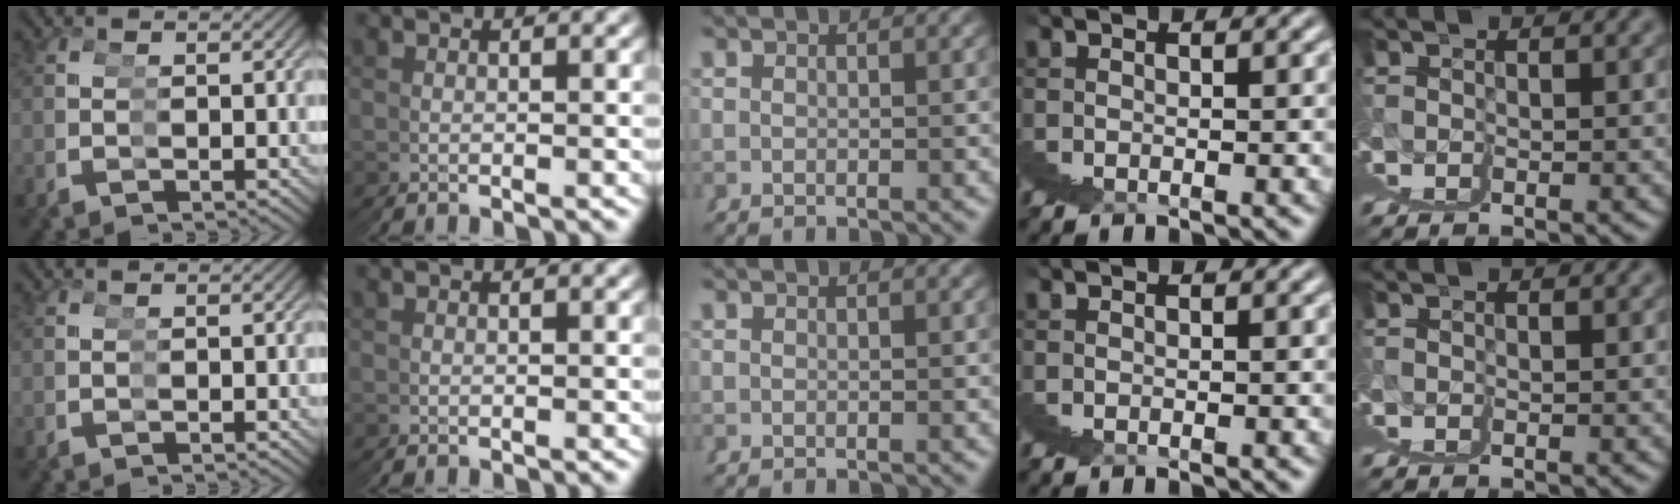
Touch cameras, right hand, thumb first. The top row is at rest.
{}